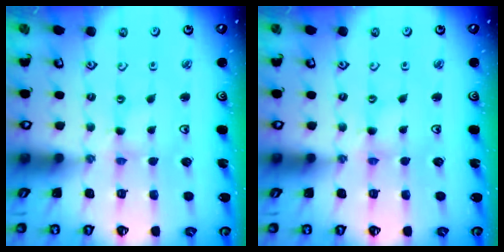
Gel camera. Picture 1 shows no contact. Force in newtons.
{"total": 0.7, "press": 0.7, "slide": 0.2}